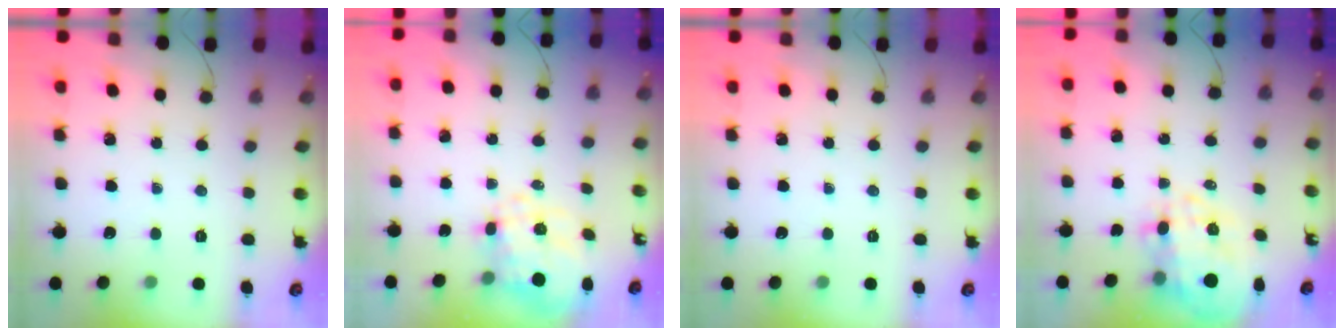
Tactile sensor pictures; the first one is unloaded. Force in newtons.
{"total": 9.6, "press": 9.4, "slide": 1.9}
{"total": 0.0}
{"total": 9.2, "press": 8.8, "slide": 2.8}